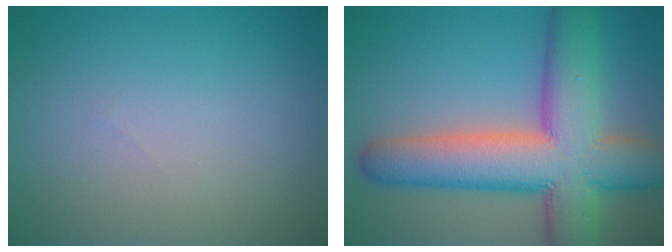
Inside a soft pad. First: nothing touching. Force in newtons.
{"total": 12.2, "press": 12.2, "slide": 0.7}